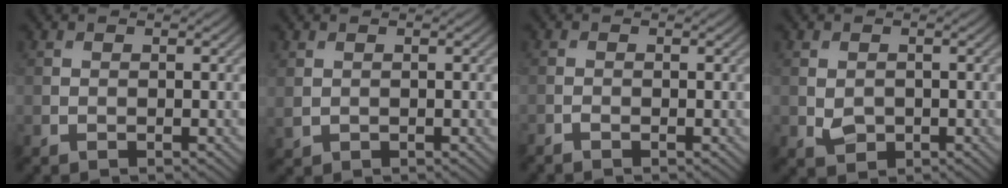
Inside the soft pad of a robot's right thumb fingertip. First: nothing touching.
{"total": 1.1, "force": [0.4, 0.9, 0.5], "torque": [-0.017, -0.004, 0.013]}
{"total": 0.6, "force": [-0.5, 0.1, 0.3], "torque": [-0.005, -0.001, -0.013]}
{"total": 2.1, "force": [-0.2, 1.8, 1.1], "torque": [-0.025, -0.008, -0.004]}